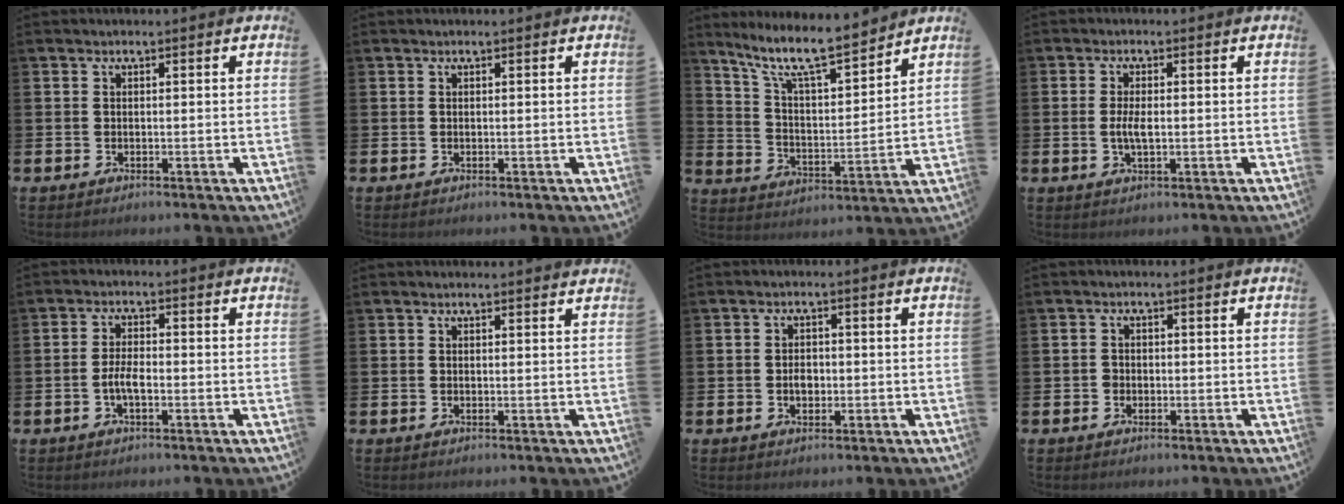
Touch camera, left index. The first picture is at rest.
{"total": 0.0}
{"total": 10.0, "force": [8.7, 1.4, 4.6], "torque": [-0.111, -0.055, 0.150]}
{"total": 2.9, "force": [-0.1, 1.1, 2.7], "torque": [-0.046, 0.001, -0.004]}
{"total": 3.0, "force": [-0.9, 1.2, 2.6], "torque": [-0.051, 0.000, -0.020]}
{"total": 0.8, "force": [0.7, 0.0, 0.1], "torque": [0.009, -0.005, 0.012]}
{"total": 2.2, "force": [-0.3, 1.6, 1.4], "torque": [-0.008, -0.002, -0.012]}
{"total": 1.2, "force": [-0.4, 1.1, 0.3], "torque": [-0.004, 0.005, -0.011]}